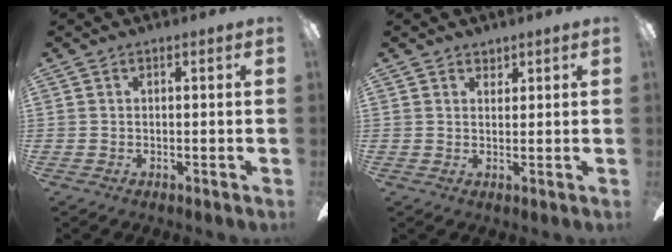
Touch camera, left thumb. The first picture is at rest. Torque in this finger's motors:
{"motor_torque": [0.09, -0.15, -0.64, 0.06, -0.07]}